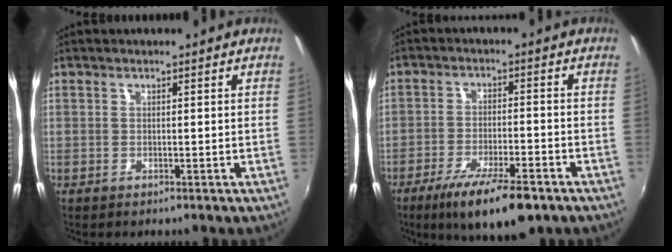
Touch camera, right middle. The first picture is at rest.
{"total": 12.9, "force": [-8.7, 3.1, 9.0], "torque": [-0.174, -0.029, -0.144]}